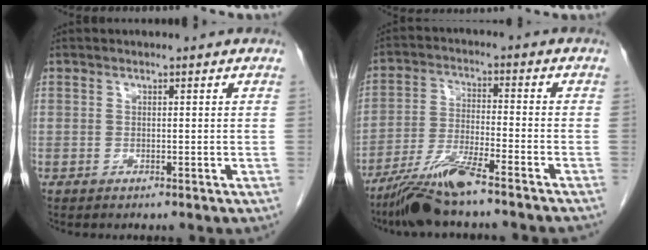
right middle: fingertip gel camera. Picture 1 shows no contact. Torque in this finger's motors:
{"motor_torque": [1.09, -1.05, 0.11, 0.07]}